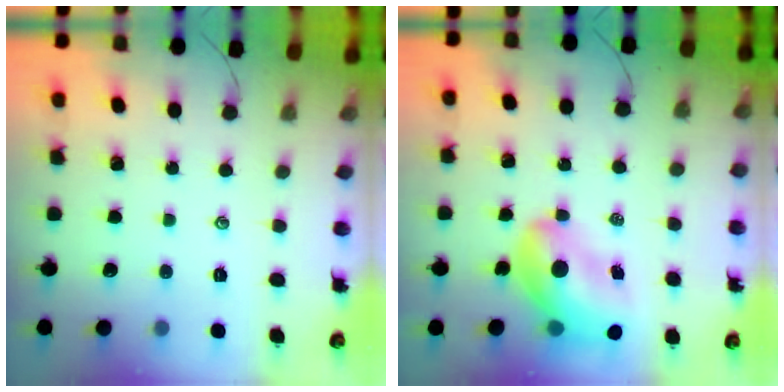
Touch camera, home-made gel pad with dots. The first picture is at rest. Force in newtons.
{"total": 13.2, "press": 12.7, "slide": 3.9}